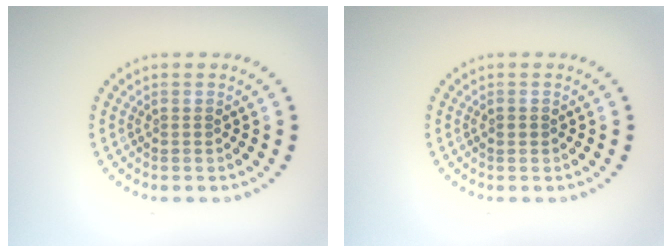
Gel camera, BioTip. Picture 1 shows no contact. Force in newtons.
{"total": 0.7, "press": 0.7, "slide": 0.1}